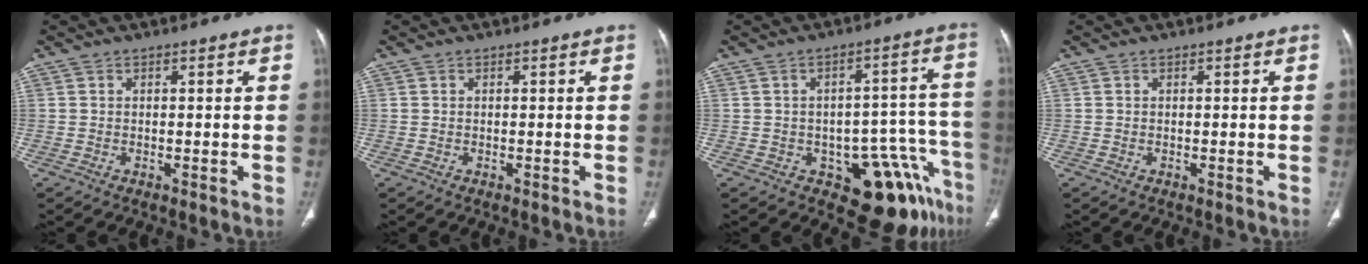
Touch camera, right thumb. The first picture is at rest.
{"total": 0.0}
{"total": 12.8, "force": [-7.6, 5.8, 8.5], "torque": [-0.052, 0.067, -0.097]}
{"total": 0.0}